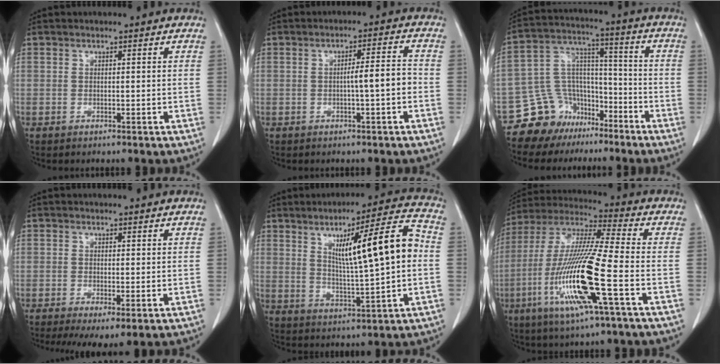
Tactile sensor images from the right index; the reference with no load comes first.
{"total": 4.4, "force": [-0.9, 0.1, 4.3], "torque": [-0.062, 0.010, -0.014]}
{"total": 11.6, "force": [-8.4, 7.9, 1.3], "torque": [-0.028, 0.081, -0.138]}
{"total": 5.2, "force": [-2.7, 1.3, 4.3], "torque": [-0.065, -0.018, -0.043]}
{"total": 14.0, "force": [2.1, 0.8, 13.8], "torque": [-0.210, 0.015, 0.037]}
{"total": 18.0, "force": [-5.7, 0.4, 17.0], "torque": [-0.358, -0.020, -0.114]}